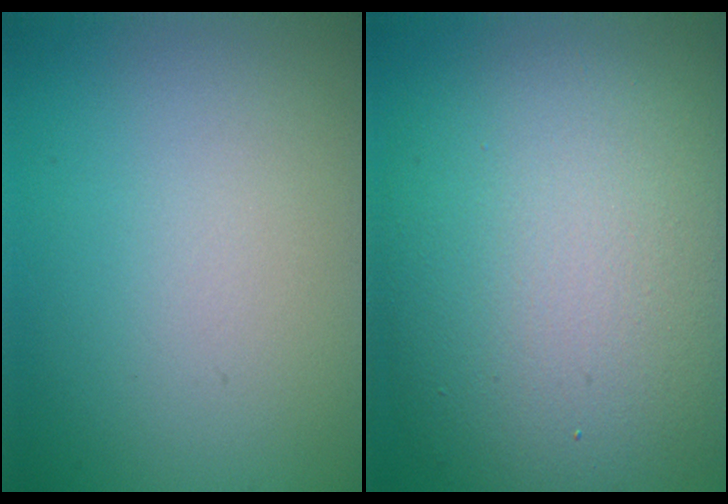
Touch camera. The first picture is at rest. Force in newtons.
{"total": 13.0, "press": 13.0, "slide": 0.9}